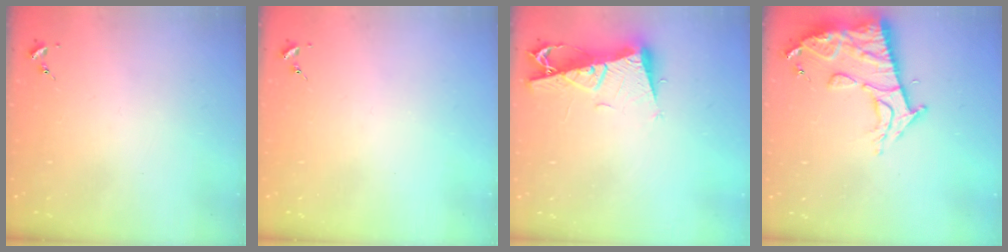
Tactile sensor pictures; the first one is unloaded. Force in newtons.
{"total": 0.0}
{"total": 10.6, "press": 10.5, "slide": 1.3}
{"total": 14.4, "press": 14.3, "slide": 1.2}